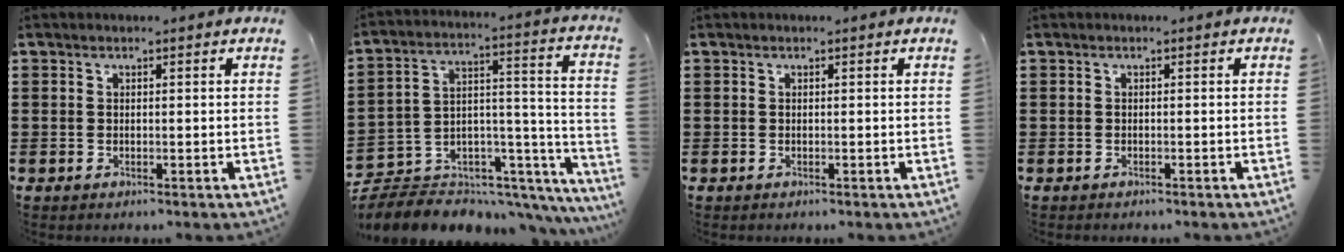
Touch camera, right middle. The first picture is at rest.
{"total": 5.3, "force": [-4.7, 2.4, 0.5], "torque": [-0.010, -0.015, -0.086]}
{"total": 0.0}
{"total": 0.6, "force": [-0.5, 0.3, -0.1], "torque": [0.002, 0.001, -0.012]}